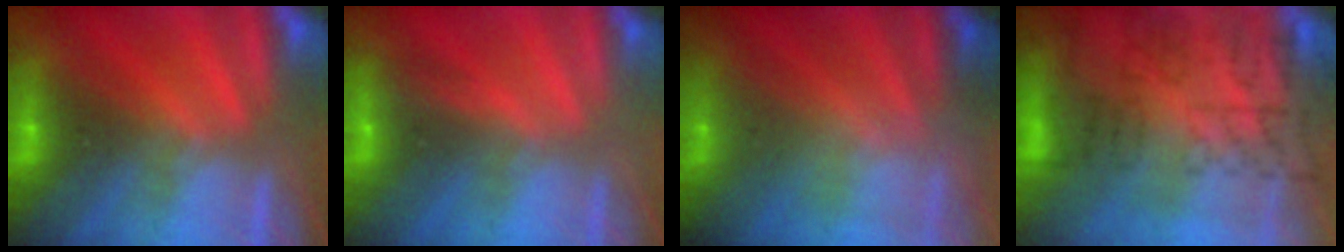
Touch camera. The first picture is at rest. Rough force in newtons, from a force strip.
{"total": 2.9}
{"total": 2.3}
{"total": 8.7}